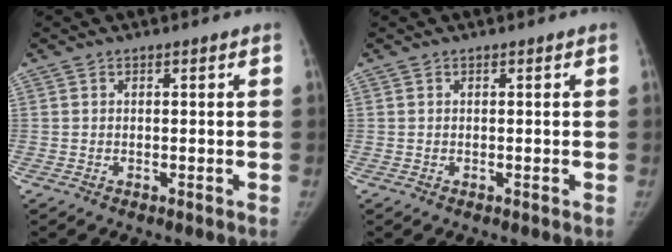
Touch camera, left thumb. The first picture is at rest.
{"total": 0.0}